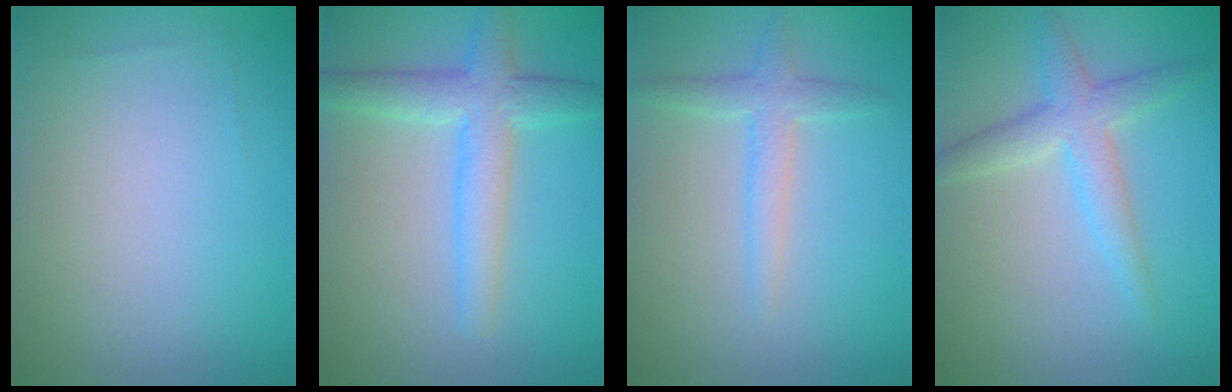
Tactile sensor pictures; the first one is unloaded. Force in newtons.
{"total": 4.2, "press": 4.2, "slide": 0.2}
{"total": 2.2, "press": 2.2, "slide": 0.0}
{"total": 3.3, "press": 3.3, "slide": 0.1}